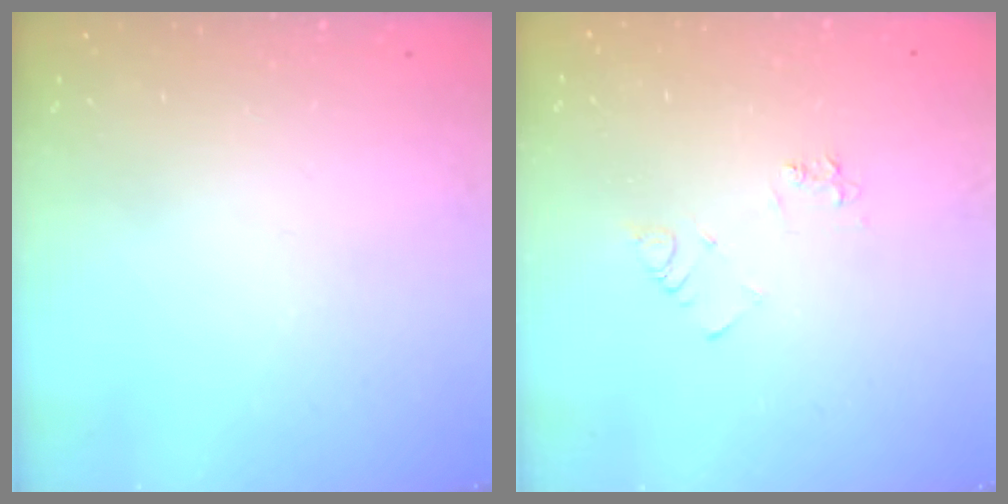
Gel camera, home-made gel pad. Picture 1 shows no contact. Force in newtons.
{"total": 4.6, "press": 4.6, "slide": 0.5}